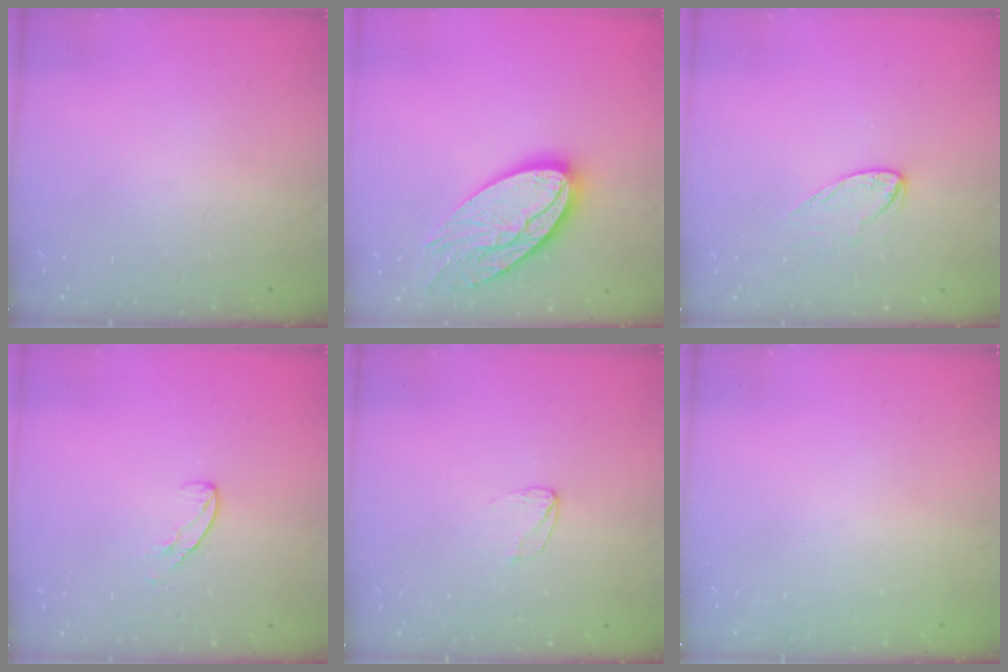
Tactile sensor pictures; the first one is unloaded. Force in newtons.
{"total": 18.9, "press": 18.9, "slide": 1.4}
{"total": 6.5, "press": 6.5, "slide": 0.3}
{"total": 6.3, "press": 6.3, "slide": 0.4}
{"total": 4.1, "press": 4.1, "slide": 0.4}
{"total": 0.0}